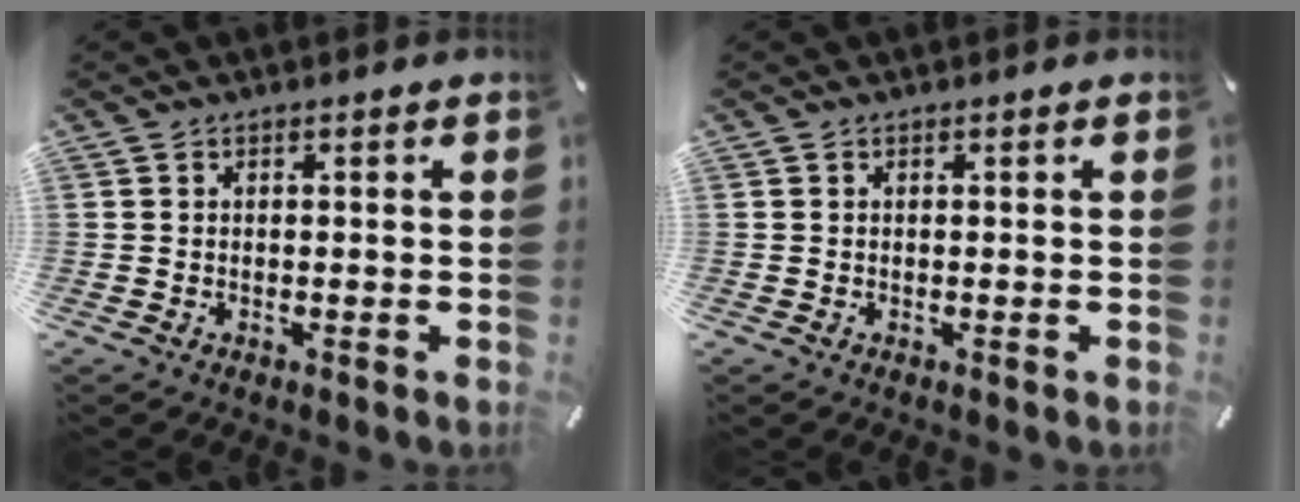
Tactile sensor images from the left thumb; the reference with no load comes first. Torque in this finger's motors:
{"motor_torque": [0.00, 0.00, 0.03, 0.02, 0.00]}